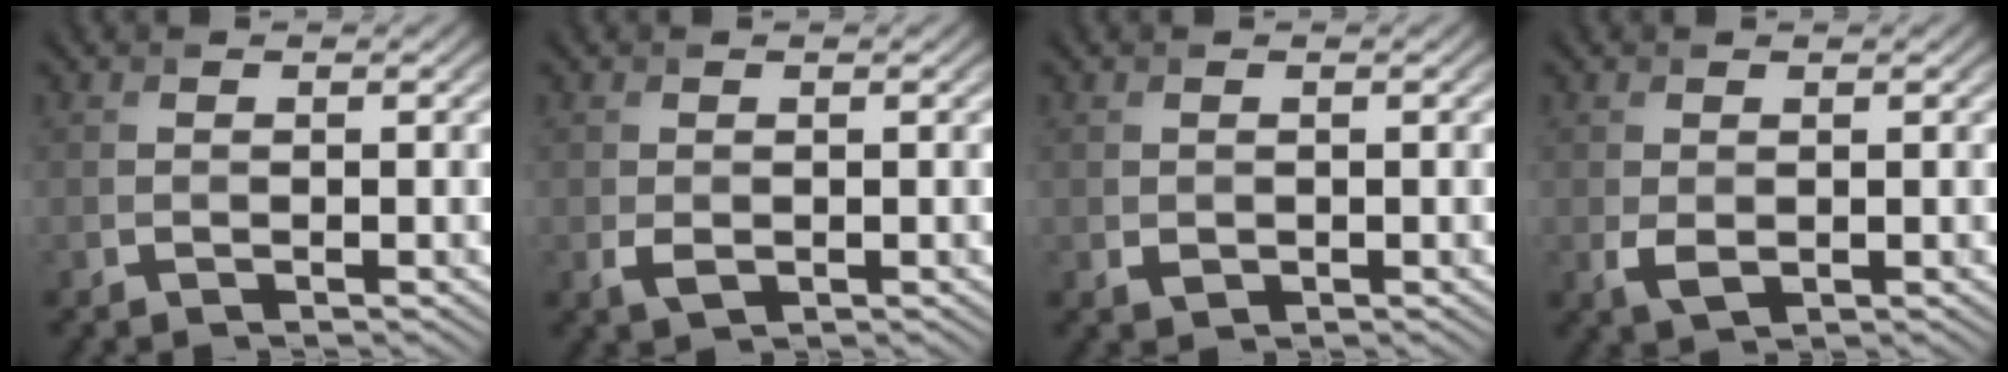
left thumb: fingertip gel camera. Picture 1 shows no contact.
{"total": 1.6, "force": [-0.3, 1.1, 1.1], "torque": [-0.029, -0.008, -0.002]}
{"total": 0.9, "force": [0.0, 0.8, 0.5], "torque": [-0.010, -0.007, 0.003]}
{"total": 2.0, "force": [-0.2, 1.3, 1.5], "torque": [-0.038, -0.008, 0.001]}